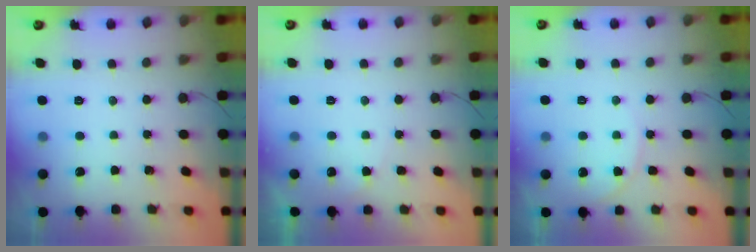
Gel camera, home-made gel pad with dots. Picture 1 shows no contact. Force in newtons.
{"total": 4.3, "press": 4.2, "slide": 1.0}
{"total": 6.3, "press": 6.2, "slide": 0.7}